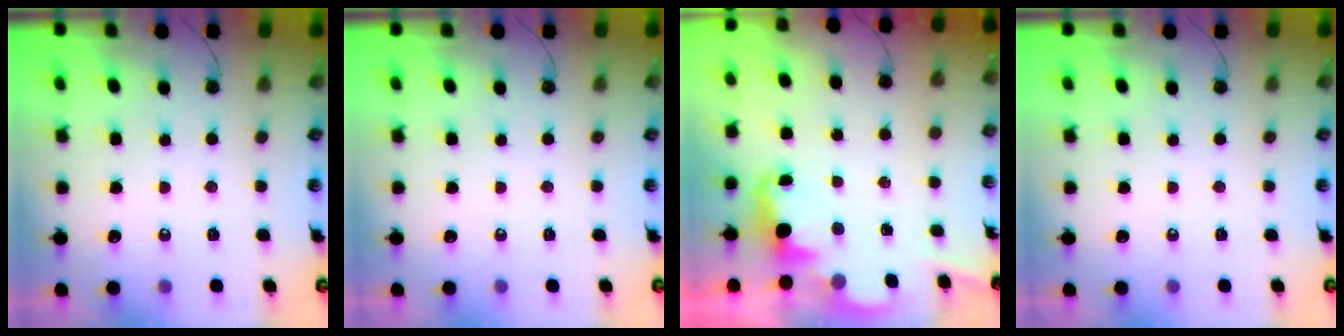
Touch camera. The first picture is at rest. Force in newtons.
{"total": 0.0}
{"total": 2.4, "press": 2.3, "slide": 0.5}
{"total": 0.0}